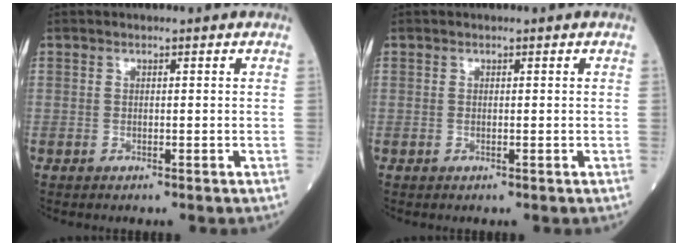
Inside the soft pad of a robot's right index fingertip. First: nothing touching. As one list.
[{"total": 0.0}]